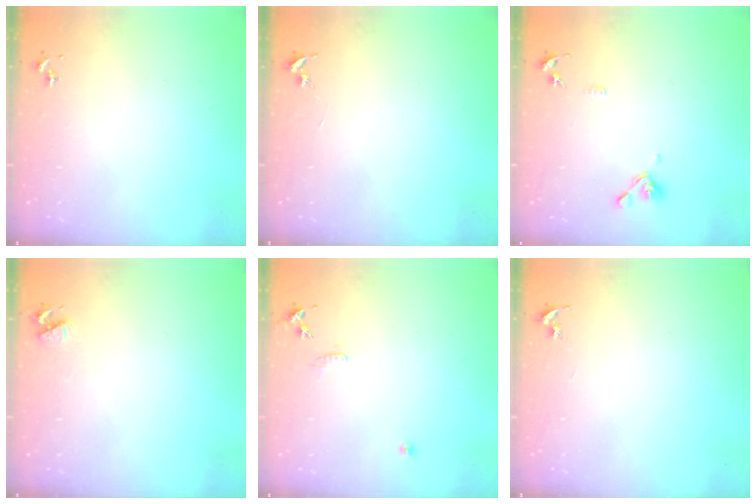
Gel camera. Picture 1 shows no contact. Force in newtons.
{"total": 0.0}
{"total": 8.6, "press": 8.4, "slide": 1.6}
{"total": 4.1, "press": 4.0, "slide": 0.6}
{"total": 7.5, "press": 7.5, "slide": 0.6}
{"total": 0.0}